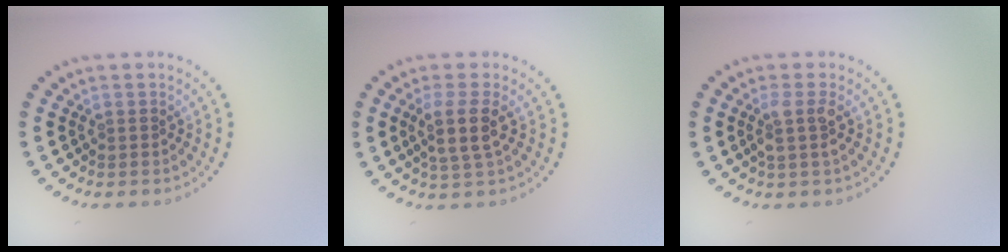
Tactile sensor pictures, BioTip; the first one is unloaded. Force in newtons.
{"total": 2.8, "press": 2.5, "slide": 1.4}
{"total": 1.9, "press": 1.5, "slide": 1.1}